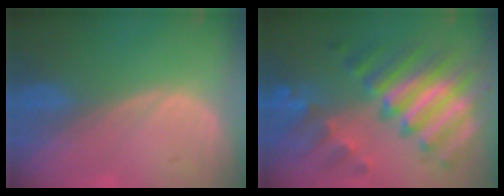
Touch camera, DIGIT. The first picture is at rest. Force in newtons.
{"total": 11.7, "press": 11.6, "slide": 1.0}